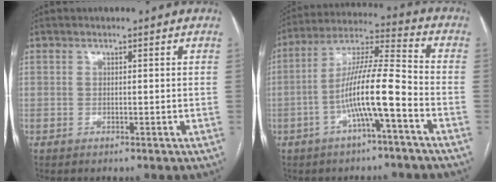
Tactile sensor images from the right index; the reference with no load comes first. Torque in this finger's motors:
{"motor_torque": [1.81, -0.32, 1.05, 0.21]}